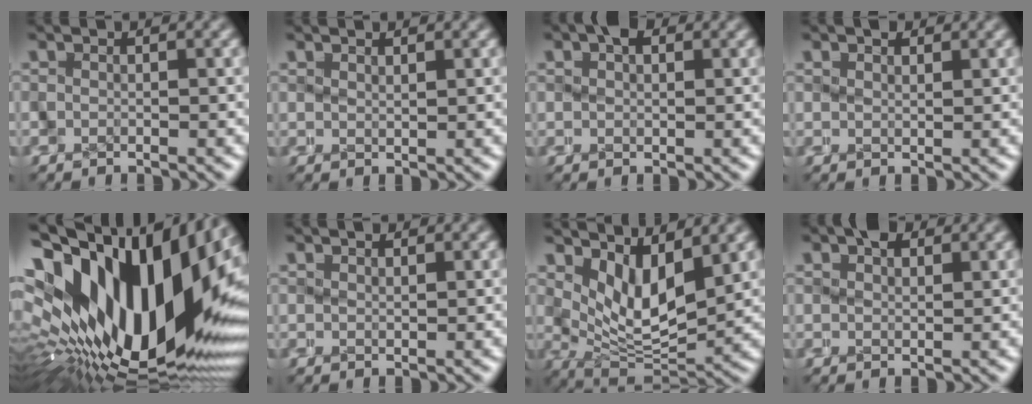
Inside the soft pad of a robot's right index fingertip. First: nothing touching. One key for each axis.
{"total": 1.1, "fx": 1.1, "fy": 0.2, "fz": 0.2, "tx": -0.004, "ty": -0.005, "tz": 0.021}
{"total": 1.6, "fx": 1.1, "fy": 0.8, "fz": 0.9, "tx": -0.010, "ty": 0.002, "tz": 0.014}
{"total": 1.3, "fx": 1.1, "fy": 0.5, "fz": 0.4, "tx": -0.005, "ty": -0.003, "tz": 0.020}
{"total": 22.4, "fx": 0.5, "fy": 12.0, "fz": 18.9, "tx": -0.260, "ty": 0.015, "tz": 0.012}
{"total": 1.0, "fx": 0.9, "fy": 0.3, "fz": 0.3, "tx": -0.004, "ty": -0.002, "tz": 0.017}
{"total": 6.8, "fx": 0.7, "fy": 3.6, "fz": 5.7, "tx": -0.071, "ty": -0.025, "tz": 0.030}
{"total": 2.0, "fx": 1.5, "fy": 1.0, "fz": 1.0, "tx": -0.009, "ty": 0.000, "tz": 0.023}